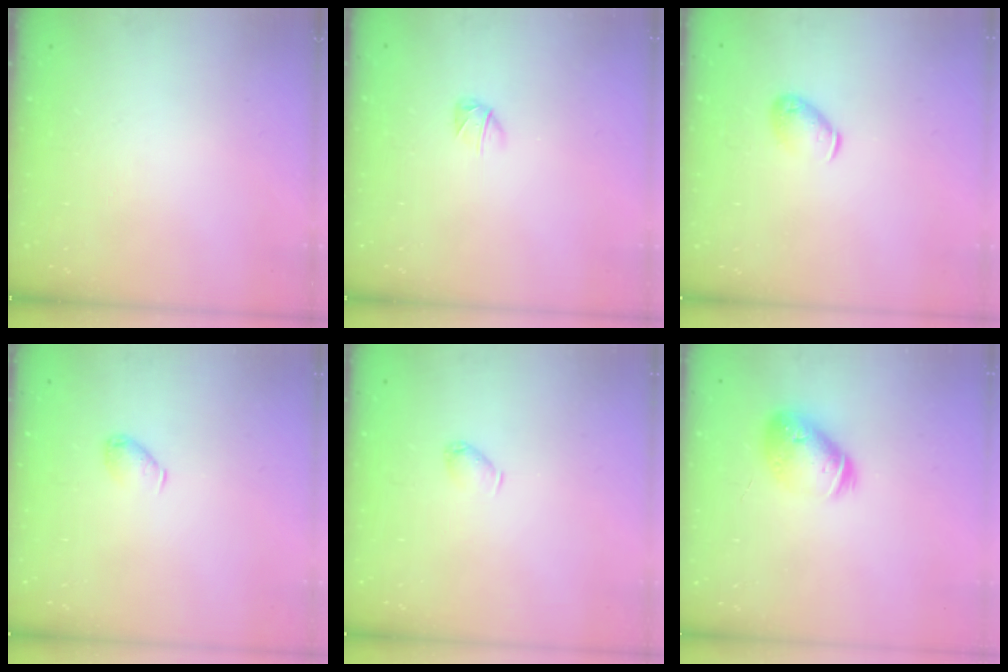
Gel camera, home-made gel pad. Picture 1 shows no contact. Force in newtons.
{"total": 2.8, "press": 2.7, "slide": 0.5}
{"total": 6.2, "press": 6.2, "slide": 0.9}
{"total": 5.0, "press": 4.9, "slide": 0.9}
{"total": 2.8, "press": 2.8, "slide": 0.4}
{"total": 12.3, "press": 12.2, "slide": 1.9}